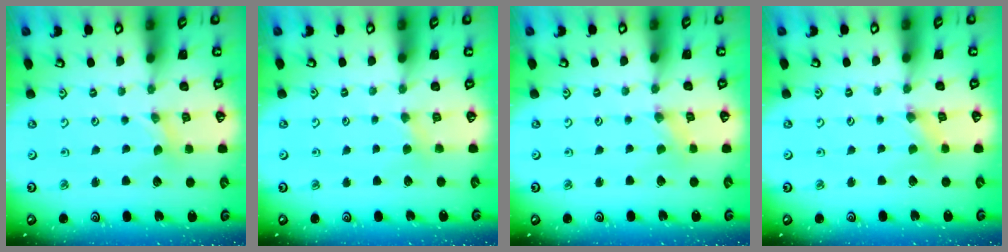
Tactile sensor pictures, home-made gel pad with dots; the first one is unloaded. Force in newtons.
{"total": 3.2, "press": 3.2, "slide": 0.4}
{"total": 0.0}
{"total": 0.0}